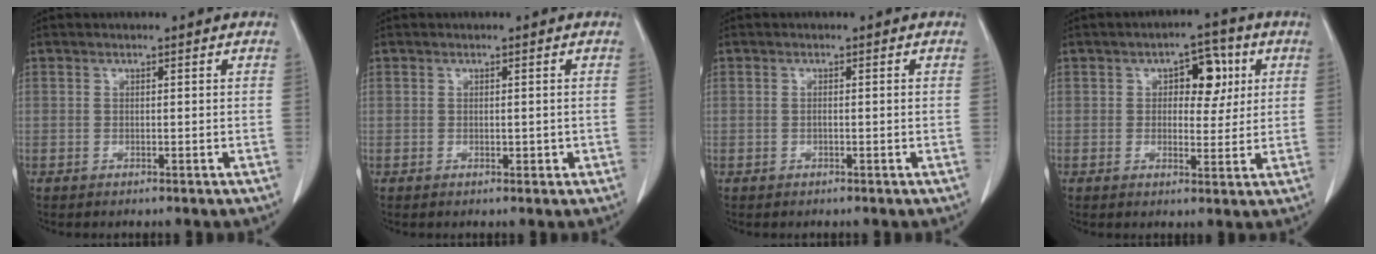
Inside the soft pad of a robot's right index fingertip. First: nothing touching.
{"total": 1.1, "force": [-0.1, 0.7, 0.8], "torque": [-0.006, 0.001, 0.002]}
{"total": 0.9, "force": [0.0, 0.2, 0.9], "torque": [-0.011, 0.003, 0.003]}
{"total": 6.3, "force": [1.9, 3.4, 5.0], "torque": [-0.059, 0.017, 0.027]}